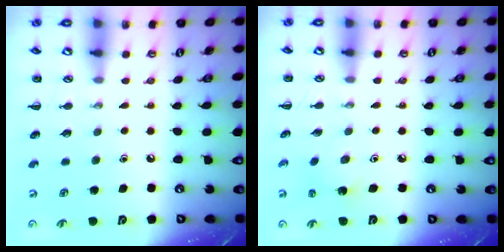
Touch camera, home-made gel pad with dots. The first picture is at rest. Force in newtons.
{"total": 2.7, "press": 2.5, "slide": 0.9}